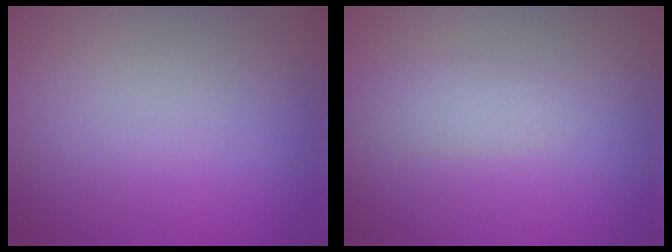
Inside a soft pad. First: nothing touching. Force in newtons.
{"total": 1.6, "press": 1.6, "slide": 0.0}